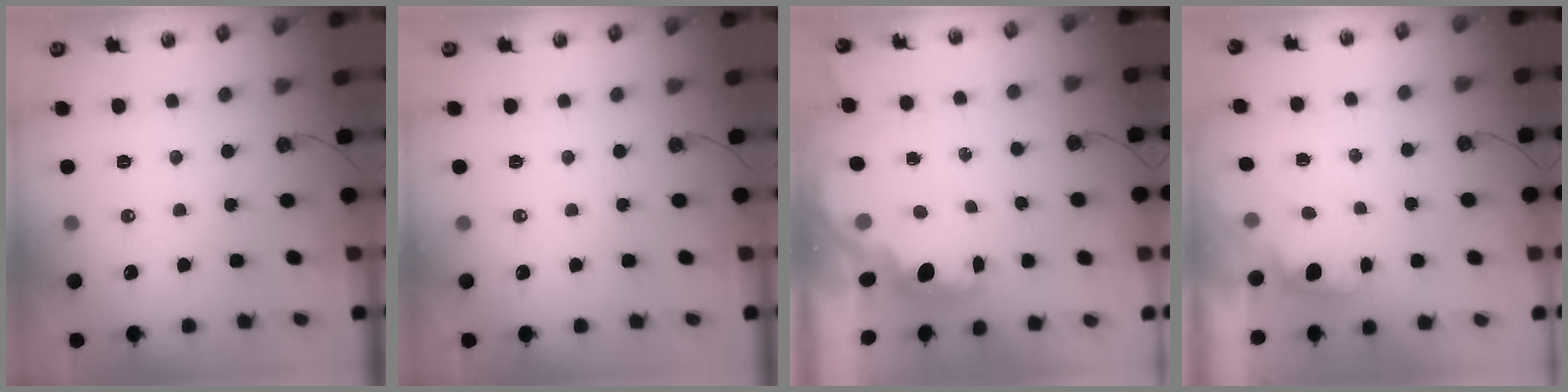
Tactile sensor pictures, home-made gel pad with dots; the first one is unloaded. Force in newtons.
{"total": 0.0}
{"total": 1.6, "press": 1.4, "slide": 0.7}
{"total": 0.8, "press": 0.4, "slide": 0.7}